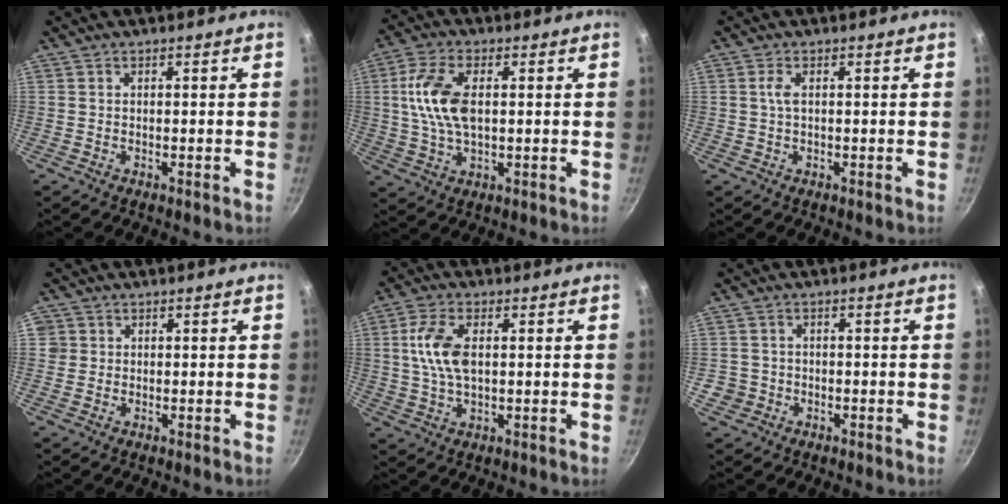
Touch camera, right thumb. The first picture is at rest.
{"total": 10.9, "force": [1.5, 5.7, 9.1], "torque": [-0.177, 0.007, 0.025]}
{"total": 1.9, "force": [0.3, 0.7, 1.7], "torque": [-0.041, 0.002, 0.008]}
{"total": 1.8, "force": [0.2, 1.8, 0.3], "torque": [0.012, 0.008, 0.001]}
{"total": 8.7, "force": [1.3, 4.5, 7.3], "torque": [-0.144, 0.007, 0.023]}
{"total": 3.2, "force": [-1.0, 2.9, 0.6], "torque": [-0.001, 0.019, -0.014]}